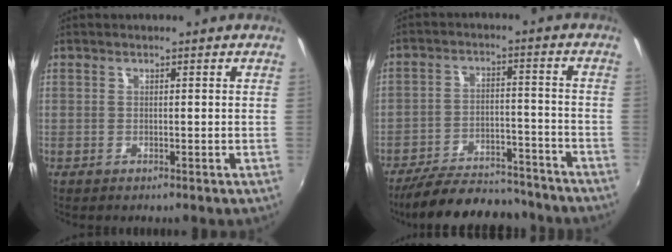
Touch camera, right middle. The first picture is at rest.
{"total": 18.1, "force": [-15.8, 5.5, 6.8], "torque": [-0.140, 0.004, -0.217]}